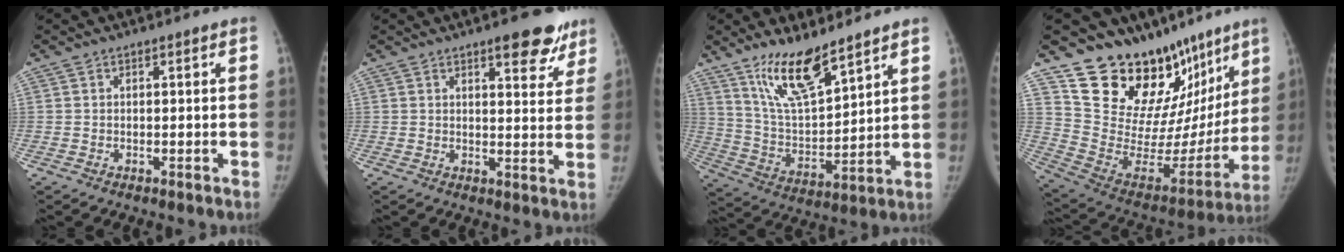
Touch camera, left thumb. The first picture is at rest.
{"total": 9.0, "force": [6.1, 3.3, 5.8], "torque": [-0.038, -0.031, 0.077]}
{"total": 13.6, "force": [10.0, 3.8, 8.4], "torque": [-0.131, -0.067, 0.201]}
{"total": 25.6, "force": [19.7, 12.8, 10.1], "torque": [-0.100, -0.114, 0.305]}